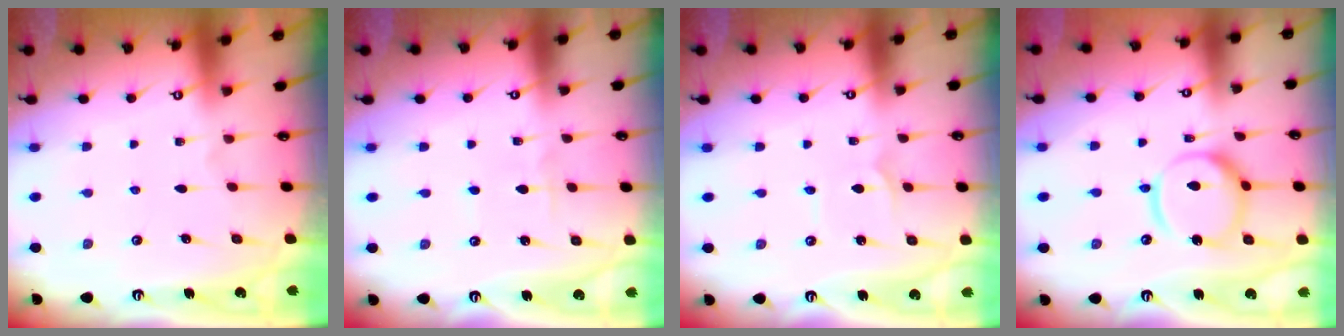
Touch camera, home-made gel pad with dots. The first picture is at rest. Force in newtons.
{"total": 2.2, "press": 2.2, "slide": 0.3}
{"total": 1.7, "press": 1.7, "slide": 0.1}
{"total": 14.2, "press": 14.1, "slide": 1.8}